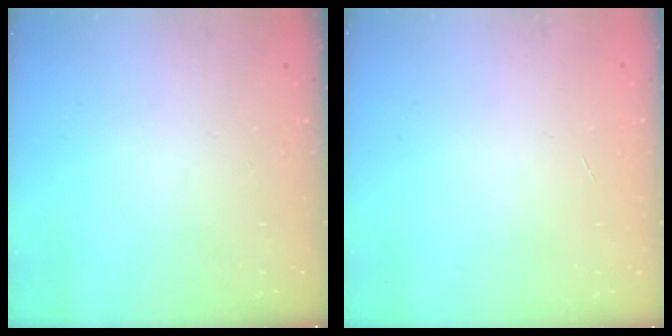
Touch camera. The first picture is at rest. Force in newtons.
{"total": 0.0}